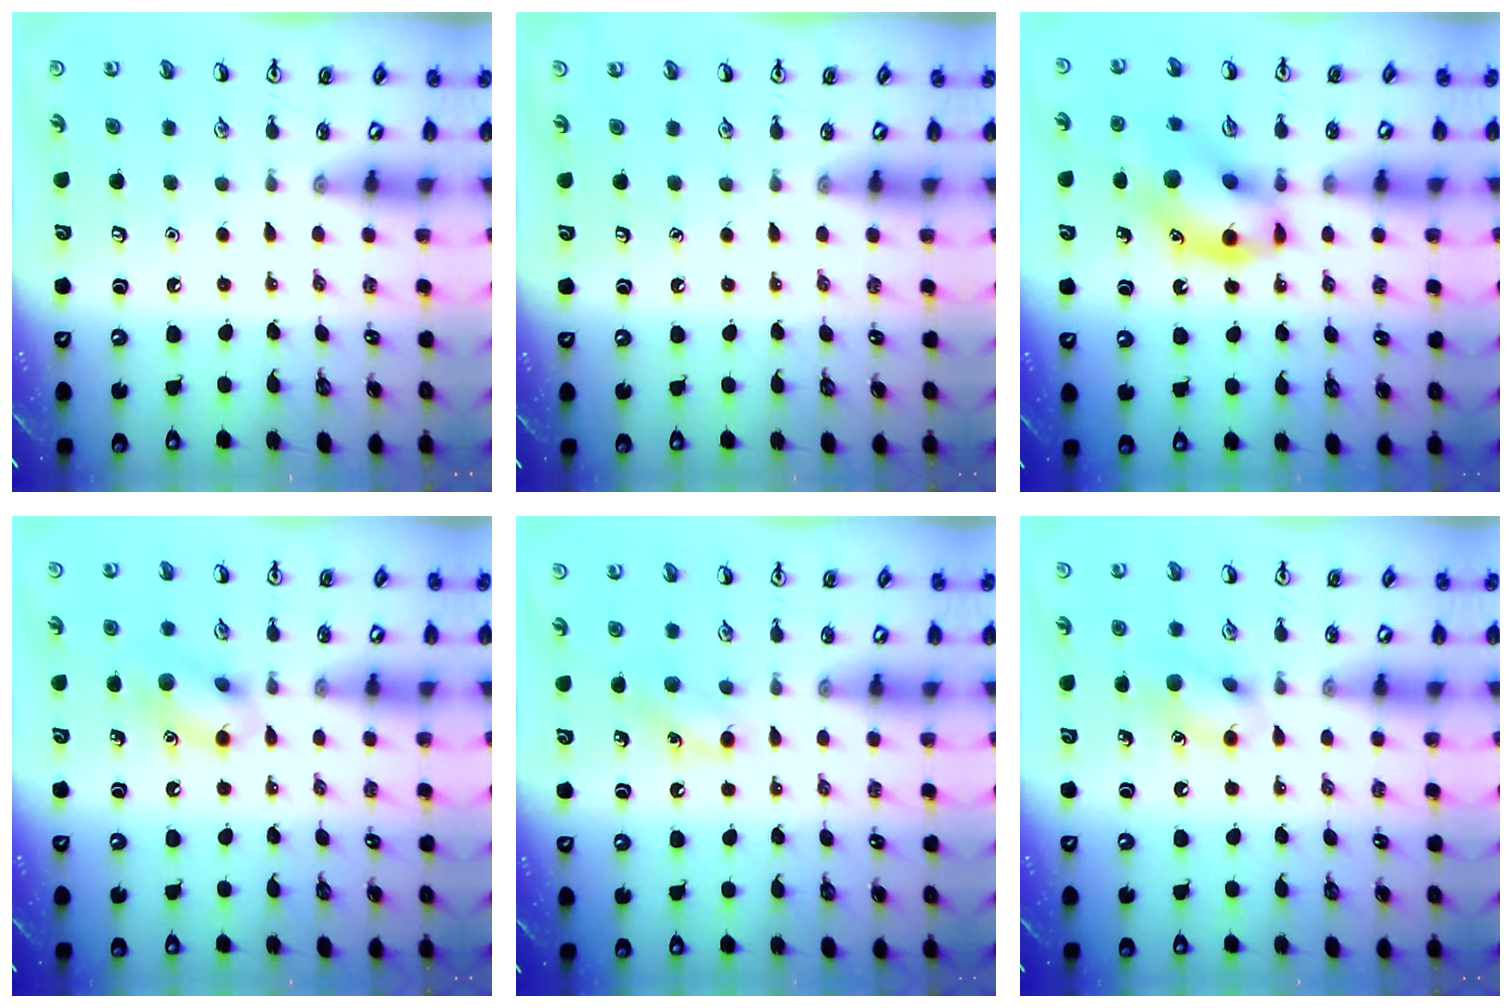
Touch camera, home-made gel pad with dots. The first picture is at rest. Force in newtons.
{"total": 0.0}
{"total": 14.3, "press": 14.1, "slide": 2.1}
{"total": 11.2, "press": 11.2, "slide": 1.1}
{"total": 7.4, "press": 7.2, "slide": 1.9}
{"total": 10.0, "press": 10.0, "slide": 0.9}